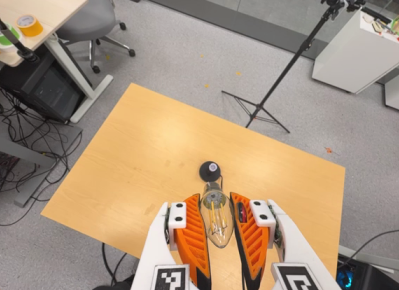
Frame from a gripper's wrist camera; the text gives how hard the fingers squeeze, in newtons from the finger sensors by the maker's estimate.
{"total": 20.7, "left": 23.7, "right": 17.7}